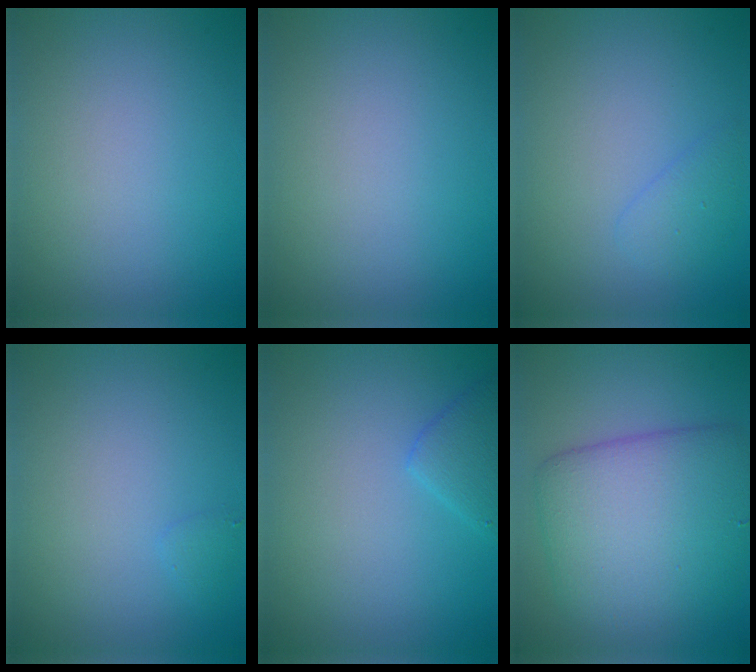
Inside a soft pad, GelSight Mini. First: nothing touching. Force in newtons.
{"total": 0.0}
{"total": 1.4, "press": 1.4, "slide": 0.2}
{"total": 0.6, "press": 0.6, "slide": 0.0}
{"total": 2.1, "press": 2.1, "slide": 0.1}
{"total": 8.7, "press": 8.7, "slide": 0.2}